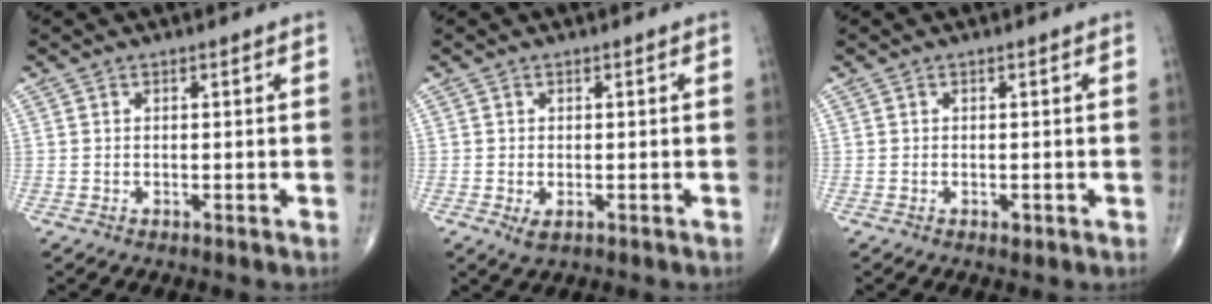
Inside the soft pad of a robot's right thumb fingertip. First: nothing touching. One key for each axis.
{"total": 1.8, "fx": -0.5, "fy": 1.0, "fz": 1.5, "tx": -0.024, "ty": -0.004, "tz": -0.003}
{"total": 0.6, "fx": -0.1, "fy": 0.4, "fz": 0.4, "tx": -0.007, "ty": -0.002, "tz": -0.001}